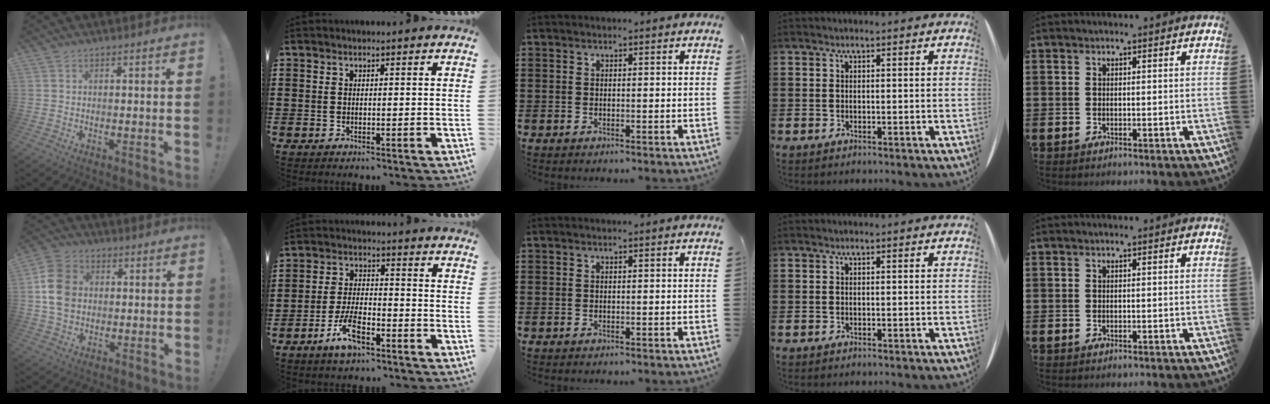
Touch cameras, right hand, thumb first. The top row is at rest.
{"thumb": {"total": 11.8, "force": [1.0, 9.6, 6.7], "torque": [-0.117, 0.011, 0.023]}, "index": {"total": 6.4, "force": [-3.7, 2.4, 4.7], "torque": [-0.110, 0.000, -0.073]}}